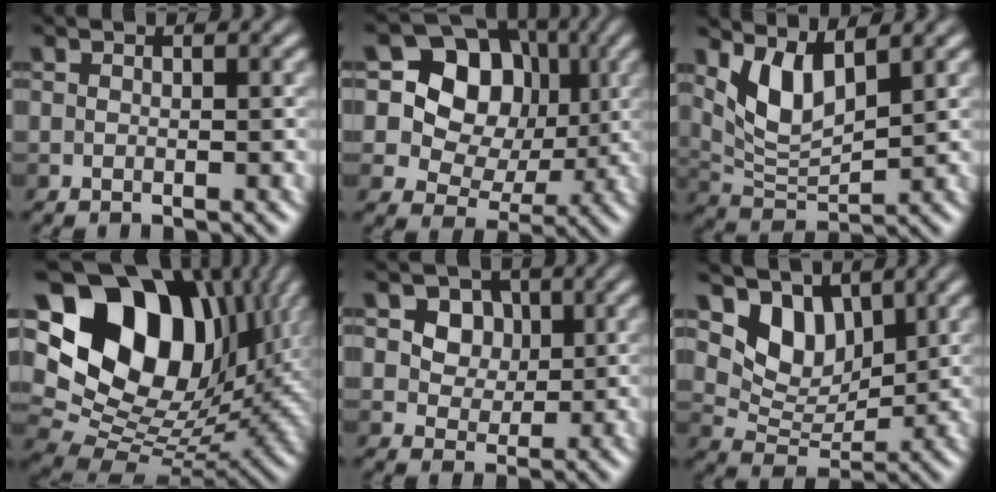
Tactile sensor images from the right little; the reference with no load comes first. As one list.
[{"total": 10.8, "force": [3.0, 8.4, 6.0], "torque": [-0.101, 0.024, 0.035]}, {"total": 4.8, "force": [2.2, 1.9, 3.8], "torque": [-0.081, -0.009, 0.045]}, {"total": 17.4, "force": [6.9, 11.9, 10.6], "torque": [-0.198, 0.044, 0.134]}, {"total": 3.6, "force": [1.0, 3.0, 1.7], "torque": [-0.034, -0.009, 0.012]}, {"total": 5.1, "force": [3.0, 3.2, 2.7], "torque": [-0.054, -0.010, 0.050]}]